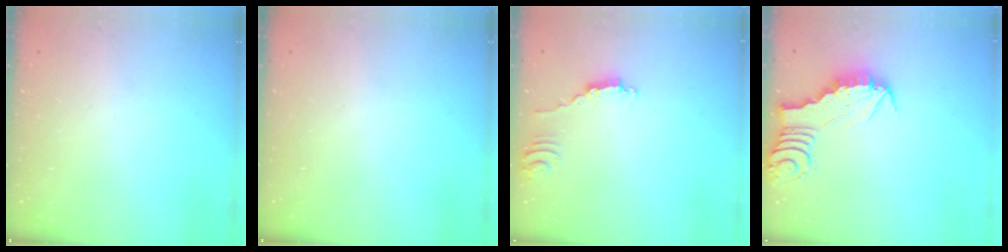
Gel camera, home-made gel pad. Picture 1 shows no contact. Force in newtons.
{"total": 0.0}
{"total": 5.3, "press": 5.3, "slide": 0.3}
{"total": 2.7, "press": 2.7, "slide": 0.2}